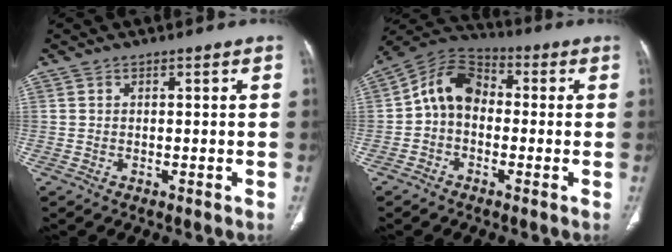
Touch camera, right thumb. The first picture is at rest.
{"total": 9.8, "force": [-0.5, 7.4, 6.5], "torque": [-0.094, 0.034, -0.027]}